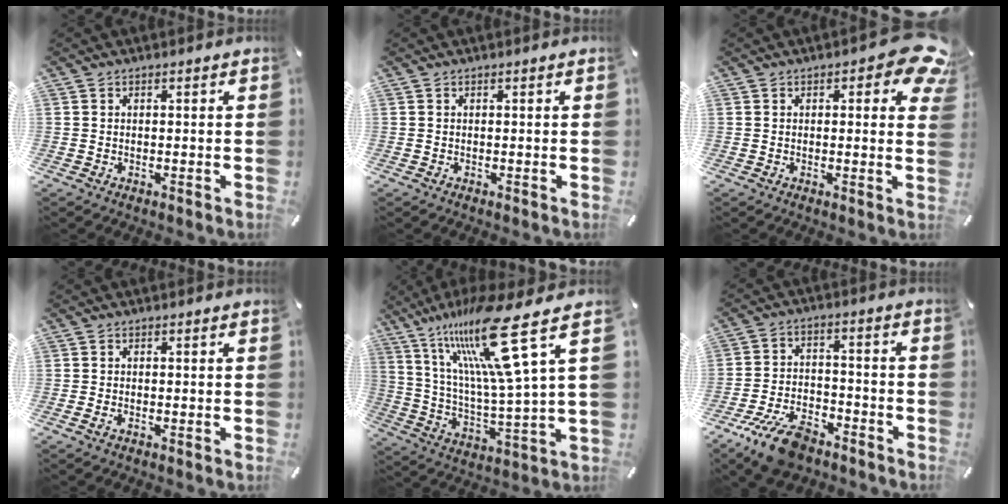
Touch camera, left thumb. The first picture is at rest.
{"total": 0.0}
{"total": 7.8, "force": [3.1, 3.7, 6.1], "torque": [-0.062, -0.013, 0.048]}
{"total": 1.1, "force": [-0.4, 0.4, 0.9], "torque": [-0.018, 0.000, -0.007]}
{"total": 22.0, "force": [12.6, 2.8, 17.8], "torque": [-0.351, -0.087, 0.185]}
{"total": 11.9, "force": [-8.1, 5.6, 6.7], "torque": [-0.130, 0.047, -0.151]}